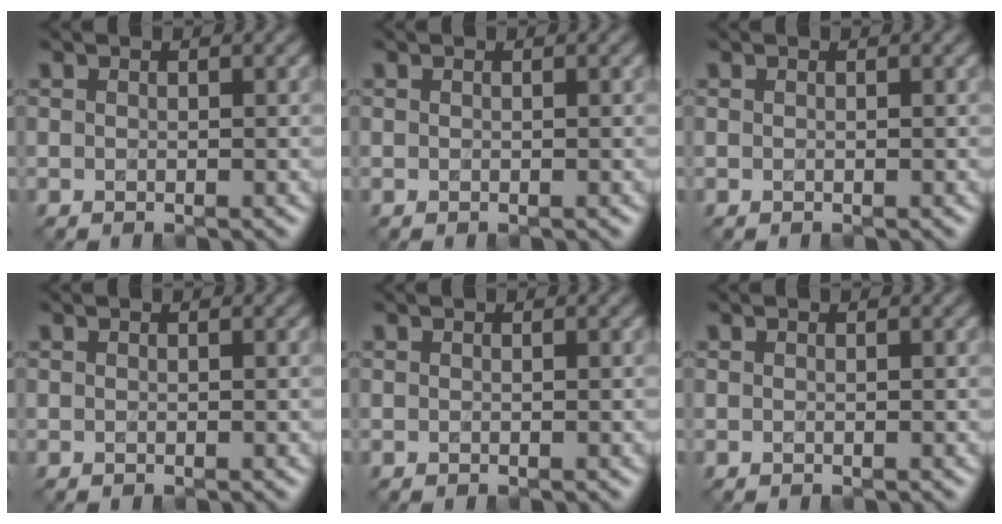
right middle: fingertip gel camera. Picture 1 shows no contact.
{"total": 0.0}
{"total": 0.0}
{"total": 0.0}
{"total": 0.0}
{"total": 0.0}